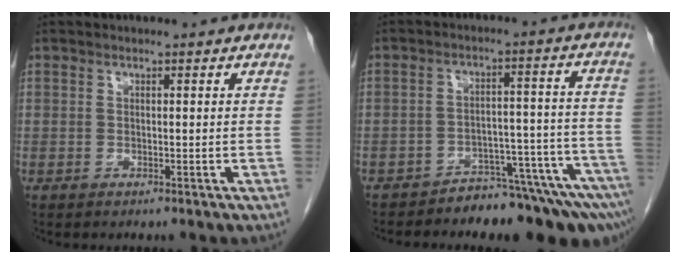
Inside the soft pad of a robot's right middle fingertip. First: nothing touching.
{"total": 11.9, "force": [-10.7, 2.2, 4.8], "torque": [-0.024, 0.046, -0.145]}